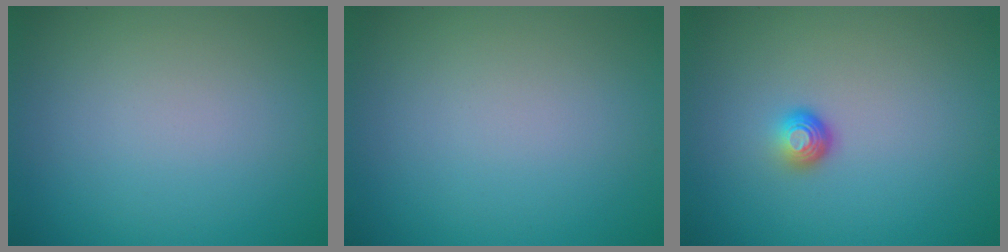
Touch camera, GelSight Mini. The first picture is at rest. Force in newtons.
{"total": 0.0}
{"total": 1.8, "press": 1.1, "slide": 1.4}